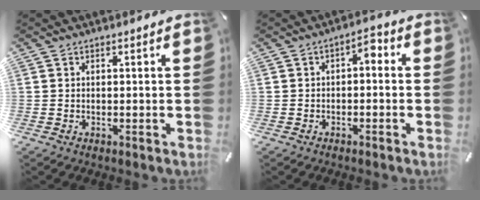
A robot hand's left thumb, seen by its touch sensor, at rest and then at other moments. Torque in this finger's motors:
{"motor_torque": [0.40, 0.79, 0.37, 0.09, 0.00]}